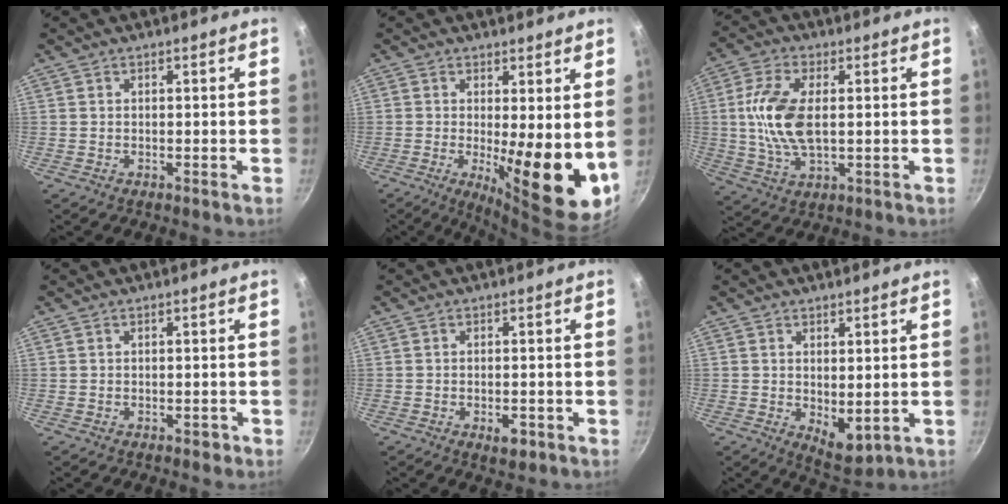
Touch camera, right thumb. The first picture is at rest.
{"total": 12.7, "force": [-0.5, 3.1, 12.3], "torque": [-0.159, -0.025, -0.001]}
{"total": 11.7, "force": [0.9, 5.9, 10.1], "torque": [-0.202, 0.004, 0.015]}
{"total": 1.2, "force": [-0.6, 0.7, 0.7], "torque": [-0.002, 0.010, -0.003]}
{"total": 3.4, "force": [-1.4, 1.7, 2.6], "torque": [-0.033, 0.005, -0.017]}
{"total": 6.1, "force": [0.4, 3.2, 5.2], "torque": [-0.064, -0.021, 0.017]}